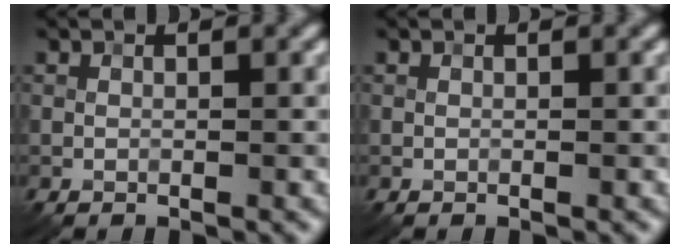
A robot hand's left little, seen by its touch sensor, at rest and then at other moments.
{"total": 0.0}